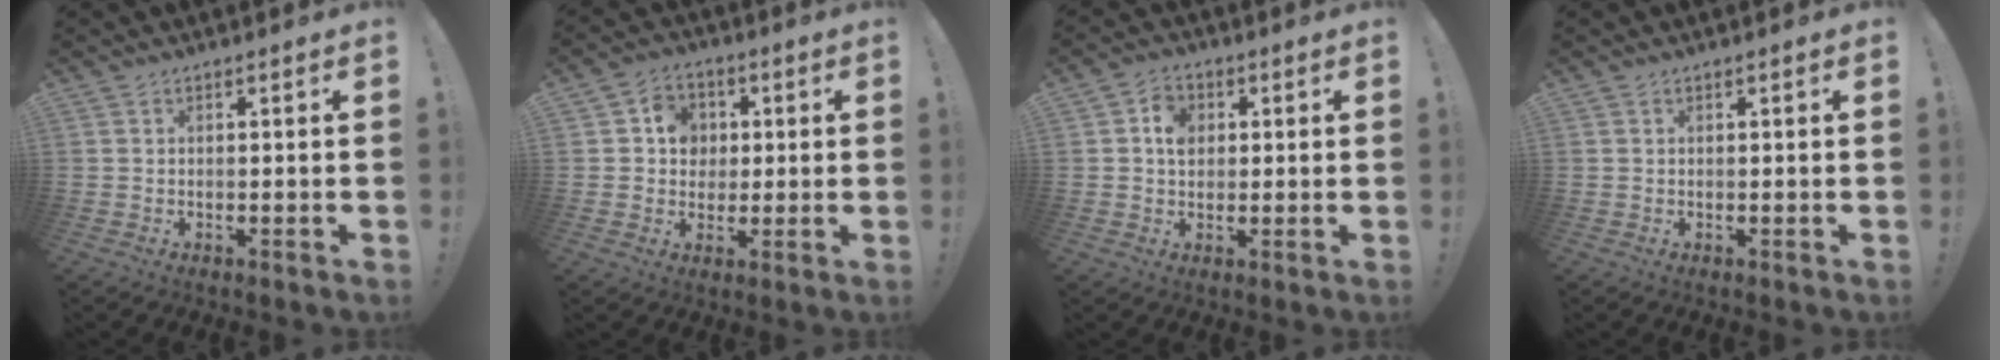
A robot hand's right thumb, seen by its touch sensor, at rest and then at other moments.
{"total": 8.1, "force": [1.7, 7.5, 2.6], "torque": [-0.029, -0.003, 0.033]}
{"total": 5.5, "force": [1.0, 4.6, 2.7], "torque": [-0.029, 0.003, 0.014]}
{"total": 0.0}